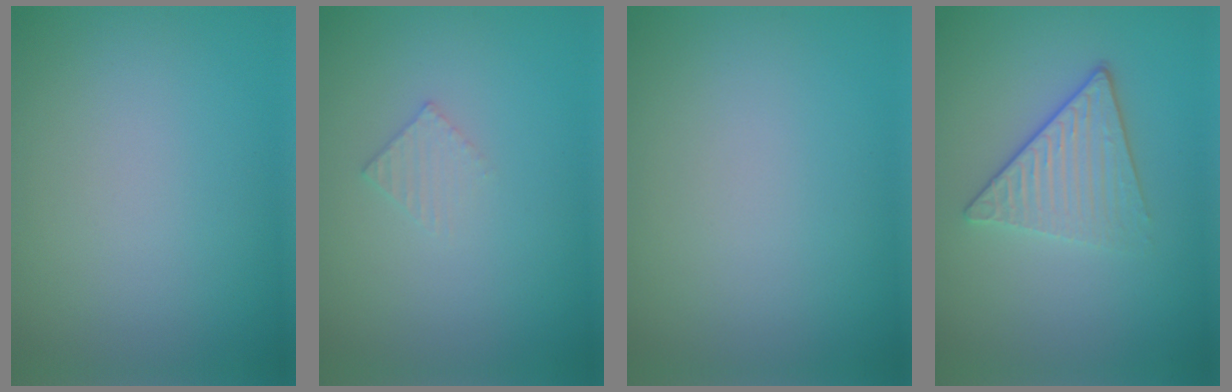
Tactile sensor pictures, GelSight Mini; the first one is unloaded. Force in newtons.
{"total": 1.1, "press": 1.1, "slide": 0.0}
{"total": 0.0}
{"total": 3.8, "press": 3.0, "slide": 2.4}